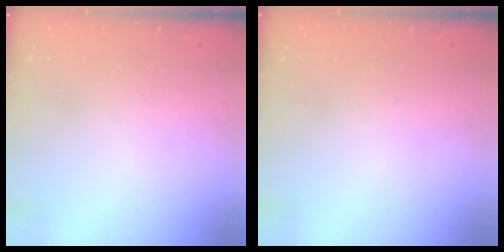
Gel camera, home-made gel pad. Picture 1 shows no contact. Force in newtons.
{"total": 0.0}